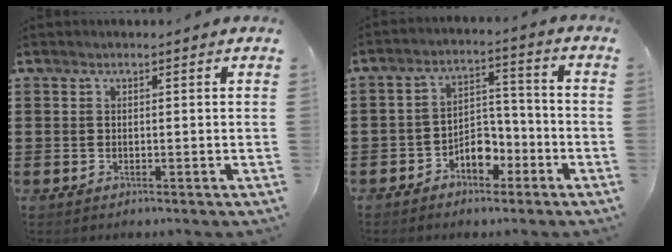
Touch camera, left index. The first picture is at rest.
{"total": 5.1, "force": [-3.4, 3.1, 2.3], "torque": [-0.040, 0.014, -0.065]}